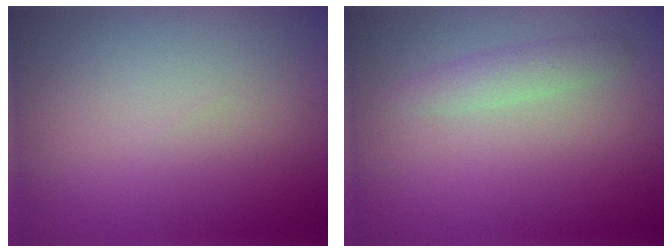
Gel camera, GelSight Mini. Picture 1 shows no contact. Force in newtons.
{"total": 1.6, "press": 1.6, "slide": 0.0}